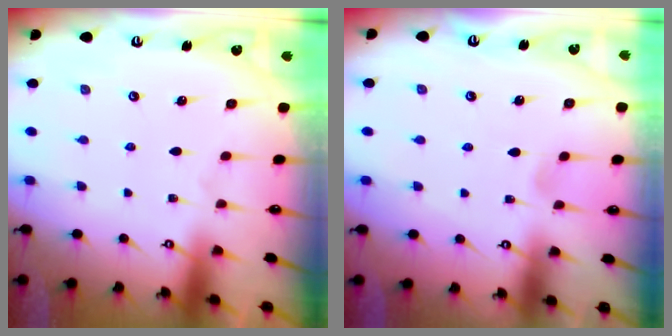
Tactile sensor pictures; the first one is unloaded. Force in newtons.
{"total": 2.8, "press": 2.8, "slide": 0.4}